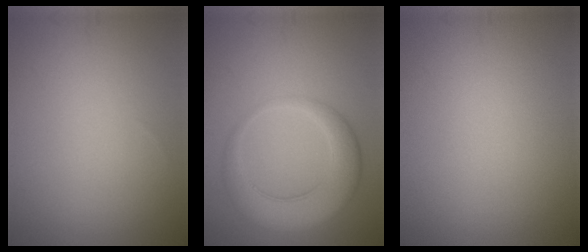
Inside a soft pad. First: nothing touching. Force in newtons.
{"total": 5.7, "press": 5.7, "slide": 0.2}
{"total": 0.0}